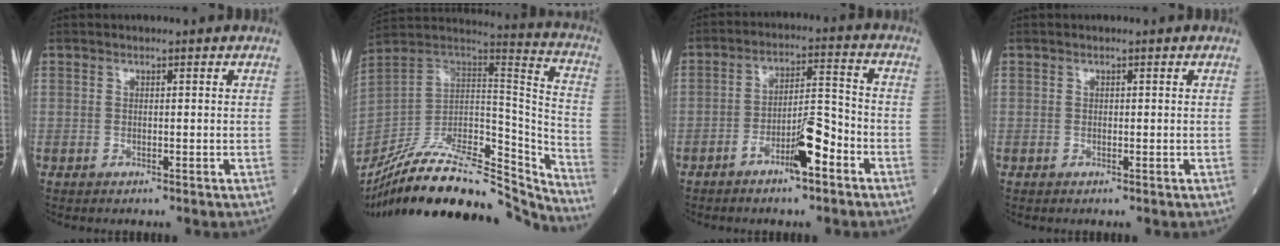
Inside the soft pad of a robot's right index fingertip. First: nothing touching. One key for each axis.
{"total": 29.9, "fx": -26.3, "fy": 5.4, "fz": 13.1, "tx": -0.198, "ty": -0.006, "tz": -0.410}
{"total": 7.4, "fx": -4.1, "fy": 1.3, "fz": 6.1, "tx": -0.107, "ty": 0.013, "tz": -0.068}
{"total": 0.0}